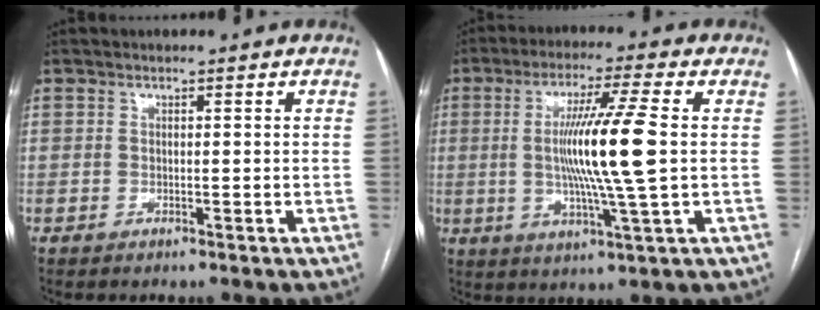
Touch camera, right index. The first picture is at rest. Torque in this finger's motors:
{"motor_torque": [1.88, 0.02, 0.77, 0.21]}